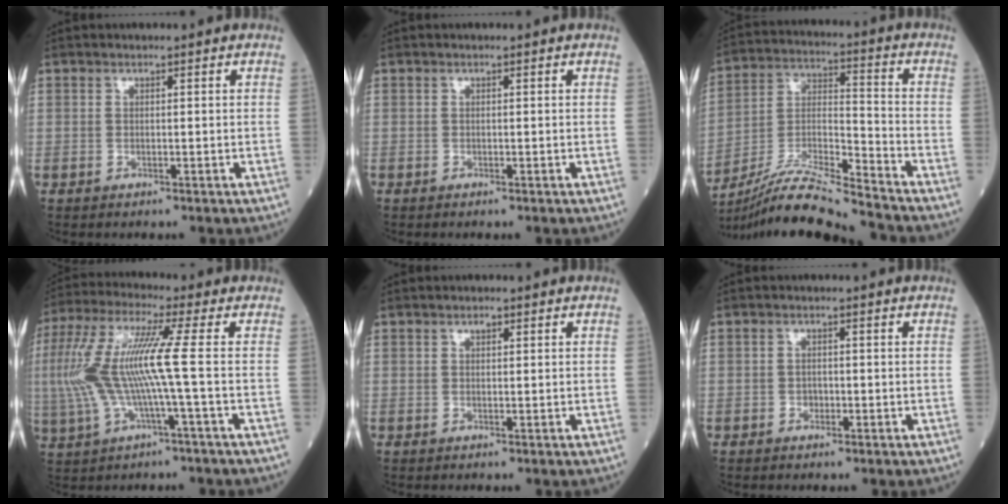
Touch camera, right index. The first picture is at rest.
{"total": 0.0}
{"total": 14.5, "force": [-13.4, -1.3, 5.4], "torque": [-0.106, -0.001, -0.251]}
{"total": 12.6, "force": [-0.6, 0.2, 12.6], "torque": [-0.284, 0.020, -0.018]}
{"total": 0.8, "force": [0.5, 0.3, 0.6], "torque": [-0.009, -0.002, 0.006]}
{"total": 1.1, "force": [-0.4, 0.8, 0.5], "torque": [-0.008, 0.003, -0.007]}